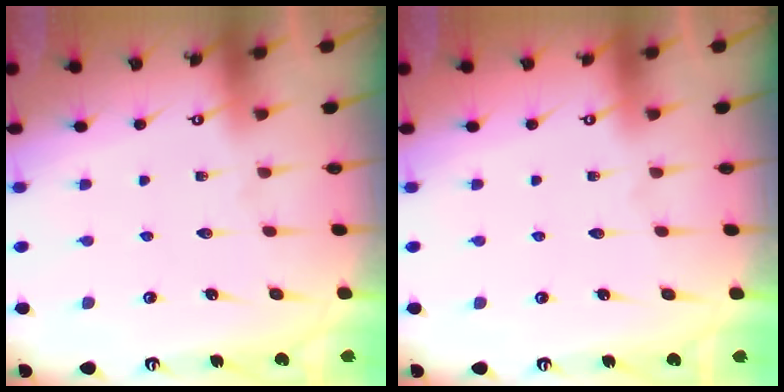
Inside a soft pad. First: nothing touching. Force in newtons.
{"total": 0.0}